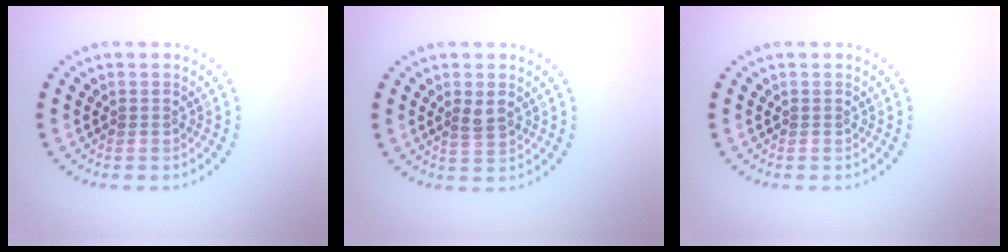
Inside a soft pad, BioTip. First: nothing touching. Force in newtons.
{"total": 1.5, "press": 1.4, "slide": 0.5}
{"total": 0.0}